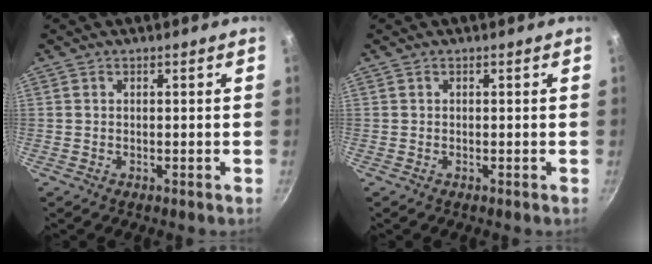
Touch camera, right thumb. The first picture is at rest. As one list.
[{"total": 0.0}]